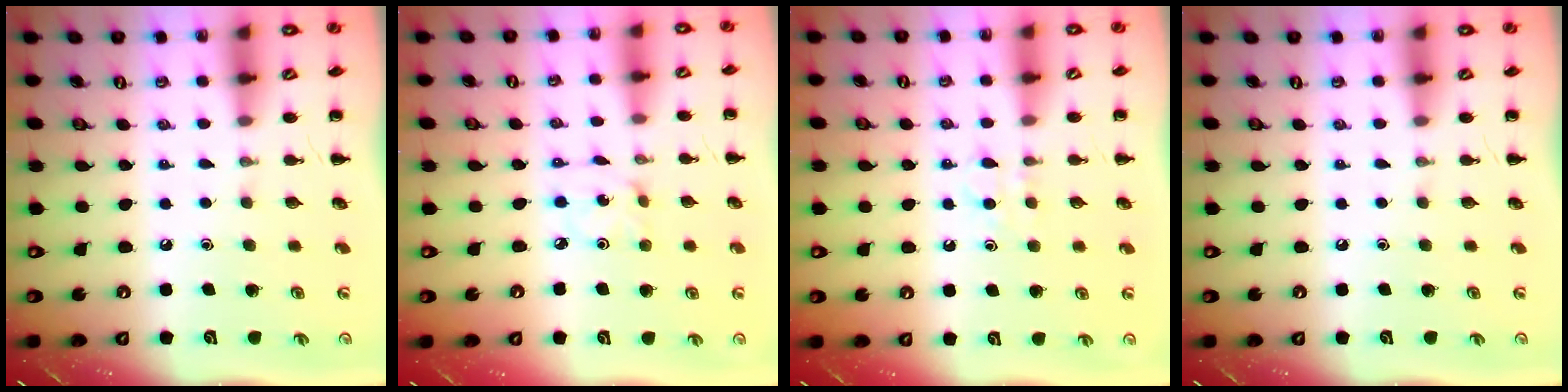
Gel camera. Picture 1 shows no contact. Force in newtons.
{"total": 1.8, "press": 1.7, "slide": 0.5}
{"total": 4.1, "press": 3.9, "slide": 1.3}
{"total": 0.0}